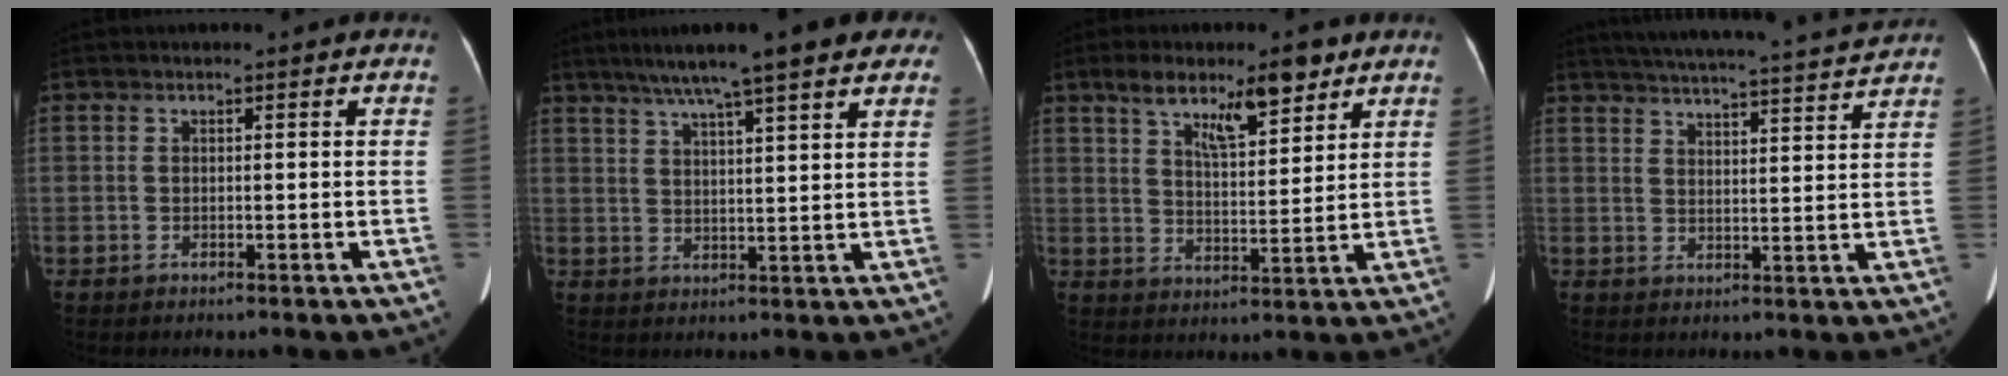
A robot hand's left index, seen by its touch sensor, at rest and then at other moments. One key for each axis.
{"total": 15.4, "fx": 11.5, "fy": 2.0, "fz": 10.1, "tx": -0.149, "ty": 0.039, "tz": 0.149}
{"total": 9.8, "fx": 6.3, "fy": 2.6, "fz": 7.0, "tx": -0.115, "ty": 0.004, "tz": 0.106}
{"total": 19.9, "fx": 18.6, "fy": -0.2, "fz": 7.0, "tx": -0.118, "ty": -0.005, "tz": 0.250}